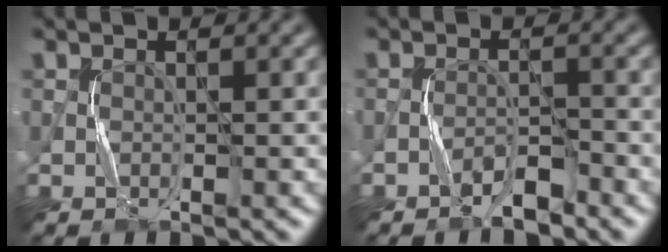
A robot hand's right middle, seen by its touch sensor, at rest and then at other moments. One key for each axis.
{"total": 2.1, "fx": -1.8, "fy": 0.4, "fz": 1.0, "tx": -0.017, "ty": 0.009, "tz": -0.033}